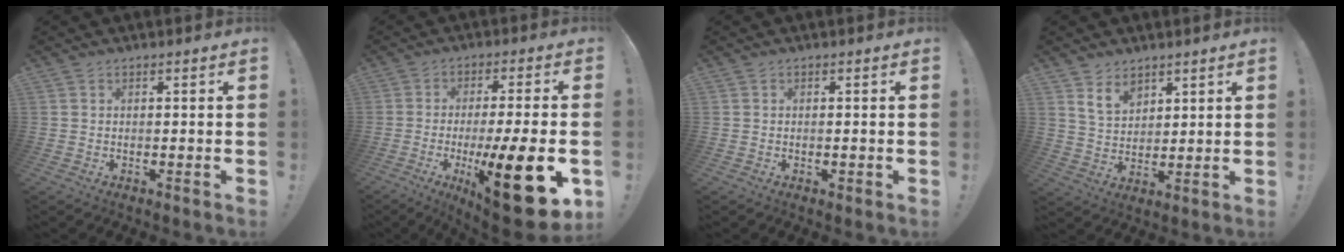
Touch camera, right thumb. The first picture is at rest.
{"total": 20.9, "force": [-6.8, 3.8, 19.4], "torque": [-0.291, 0.020, -0.096]}
{"total": 0.5, "force": [-0.2, 0.3, 0.4], "torque": [-0.012, 0.003, -0.001]}
{"total": 7.9, "force": [5.5, 5.0, 2.8], "torque": [-0.050, -0.032, 0.107]}